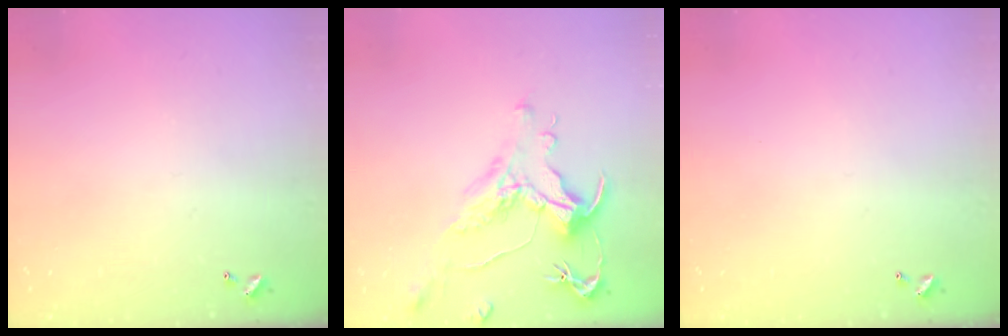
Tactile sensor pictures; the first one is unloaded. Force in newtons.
{"total": 1.7, "press": 1.1, "slide": 1.3}
{"total": 0.0}